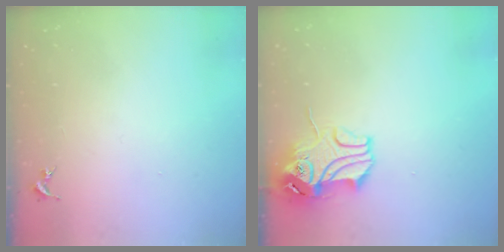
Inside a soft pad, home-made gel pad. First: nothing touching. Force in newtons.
{"total": 11.7, "press": 11.5, "slide": 1.8}